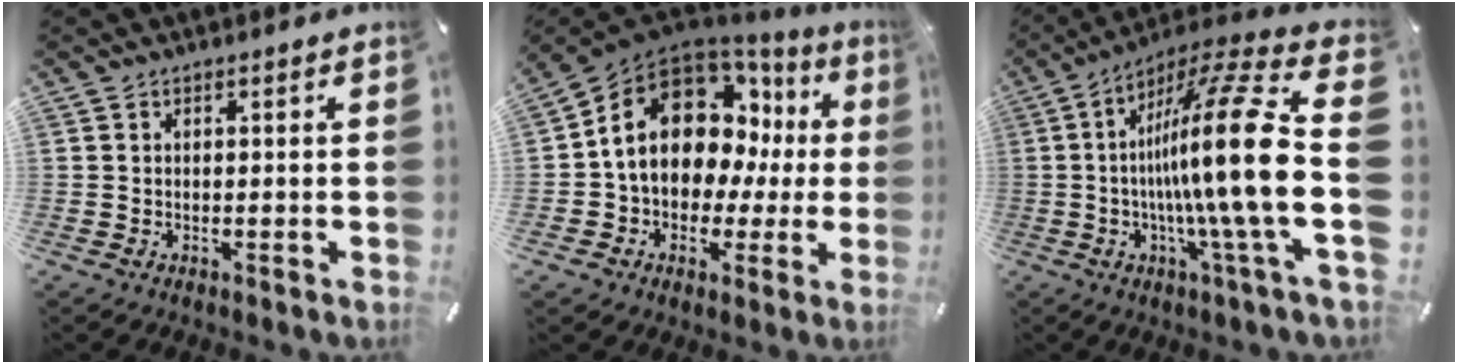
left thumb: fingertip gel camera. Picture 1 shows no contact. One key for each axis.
{"total": 14.5, "fx": 4.5, "fy": 10.7, "fz": 8.6, "tx": -0.157, "ty": -0.028, "tz": 0.081}
{"total": 25.3, "fx": -1.5, "fy": 1.0, "fz": 25.2, "tx": -0.466, "ty": -0.022, "tz": -0.048}